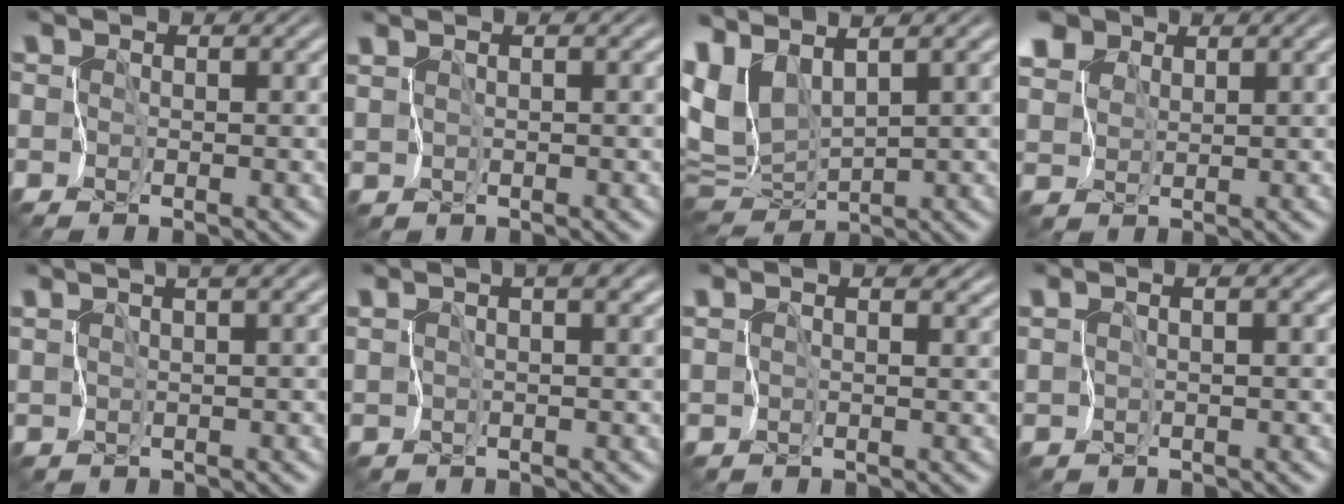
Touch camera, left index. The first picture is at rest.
{"total": 0.7, "force": [0.6, -0.3, 0.1], "torque": [-0.004, 0.003, 0.016]}
{"total": 6.8, "force": [2.8, 3.3, 5.2], "torque": [-0.127, 0.002, 0.062]}
{"total": 4.2, "force": [3.3, 2.4, 1.0], "torque": [-0.060, 0.008, 0.065]}
{"total": 3.3, "force": [2.6, -0.3, 2.0], "torque": [-0.041, 0.014, 0.049]}
{"total": 3.9, "force": [2.7, 1.1, 2.6], "torque": [-0.034, 0.014, 0.036]}
{"total": 2.6, "force": [2.2, 0.9, 1.1], "torque": [-0.023, 0.003, 0.037]}
{"total": 1.9, "force": [1.4, 0.2, 1.3], "torque": [-0.016, 0.005, 0.021]}